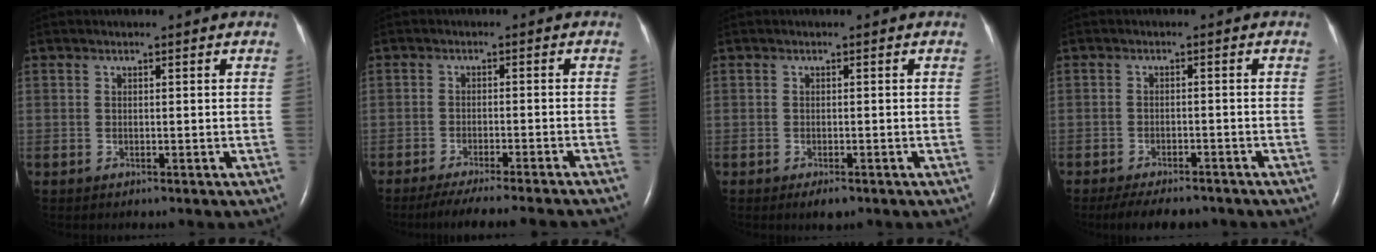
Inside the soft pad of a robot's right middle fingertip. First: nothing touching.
{"total": 12.5, "force": [-11.1, -0.5, 5.6], "torque": [-0.061, -0.028, -0.153]}
{"total": 1.9, "force": [-1.2, 0.6, 1.3], "torque": [-0.022, -0.003, -0.014]}
{"total": 8.2, "force": [-7.1, 2.6, 3.4], "torque": [-0.049, -0.009, -0.099]}